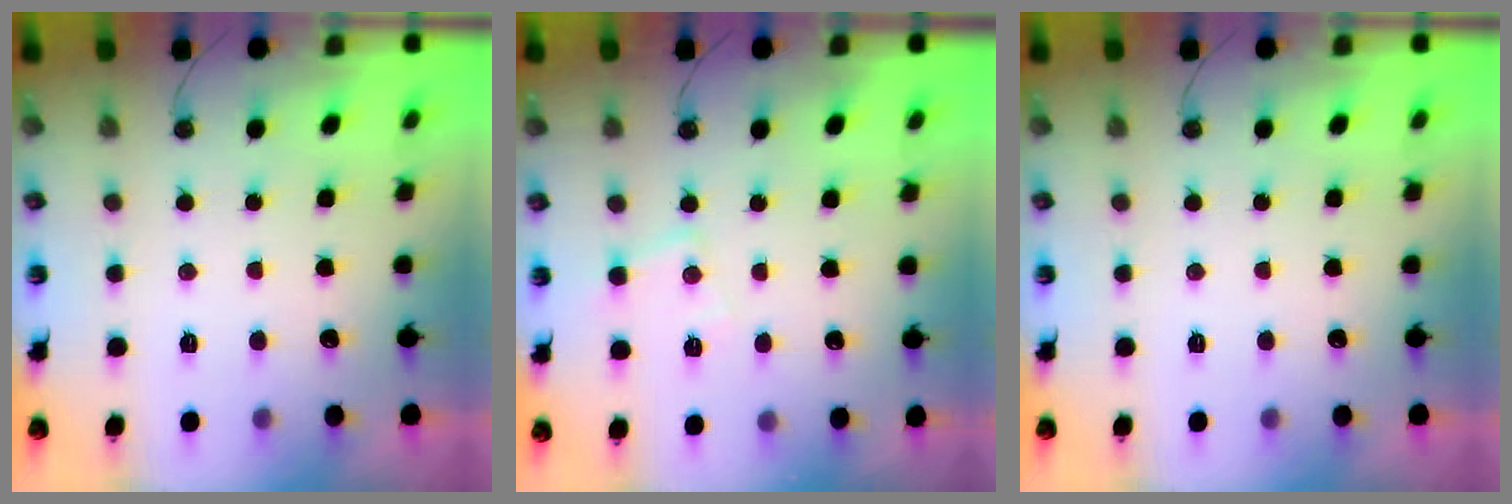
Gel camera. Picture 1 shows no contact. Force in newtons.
{"total": 6.6, "press": 6.6, "slide": 0.3}
{"total": 0.0}